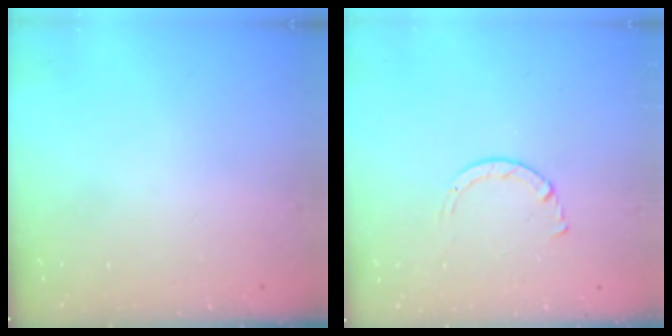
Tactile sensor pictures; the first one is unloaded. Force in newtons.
{"total": 2.7, "press": 2.7, "slide": 0.3}